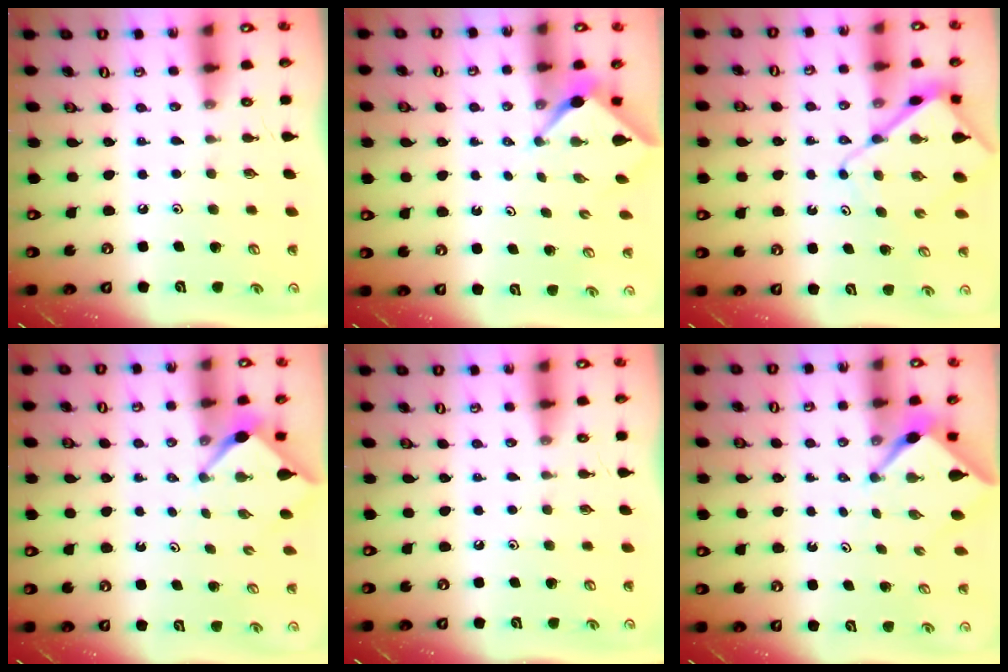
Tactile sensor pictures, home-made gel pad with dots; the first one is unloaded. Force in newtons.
{"total": 2.5, "press": 2.5, "slide": 0.3}
{"total": 8.6, "press": 8.6, "slide": 0.8}
{"total": 2.6, "press": 2.6, "slide": 0.3}
{"total": 0.0}
{"total": 2.2, "press": 2.2, "slide": 0.3}